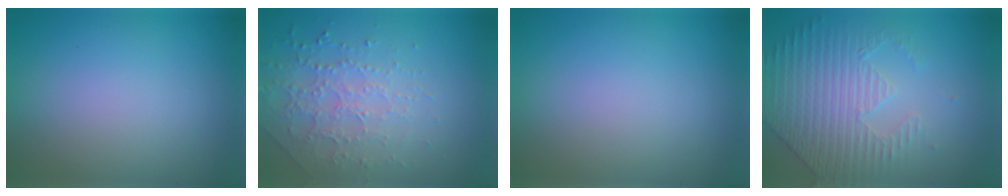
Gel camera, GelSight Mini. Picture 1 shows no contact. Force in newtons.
{"total": 2.6, "press": 2.4, "slide": 1.1}
{"total": 0.0}
{"total": 4.5, "press": 3.6, "slide": 2.8}